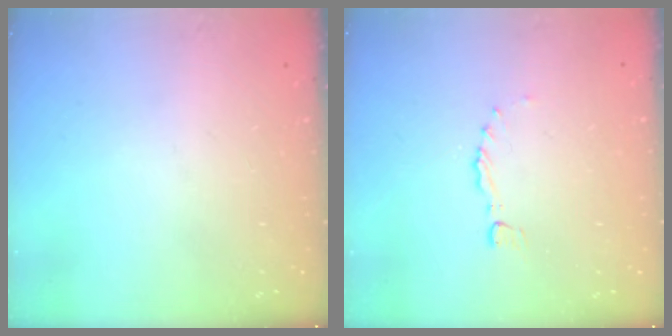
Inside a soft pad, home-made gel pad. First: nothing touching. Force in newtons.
{"total": 0.0}